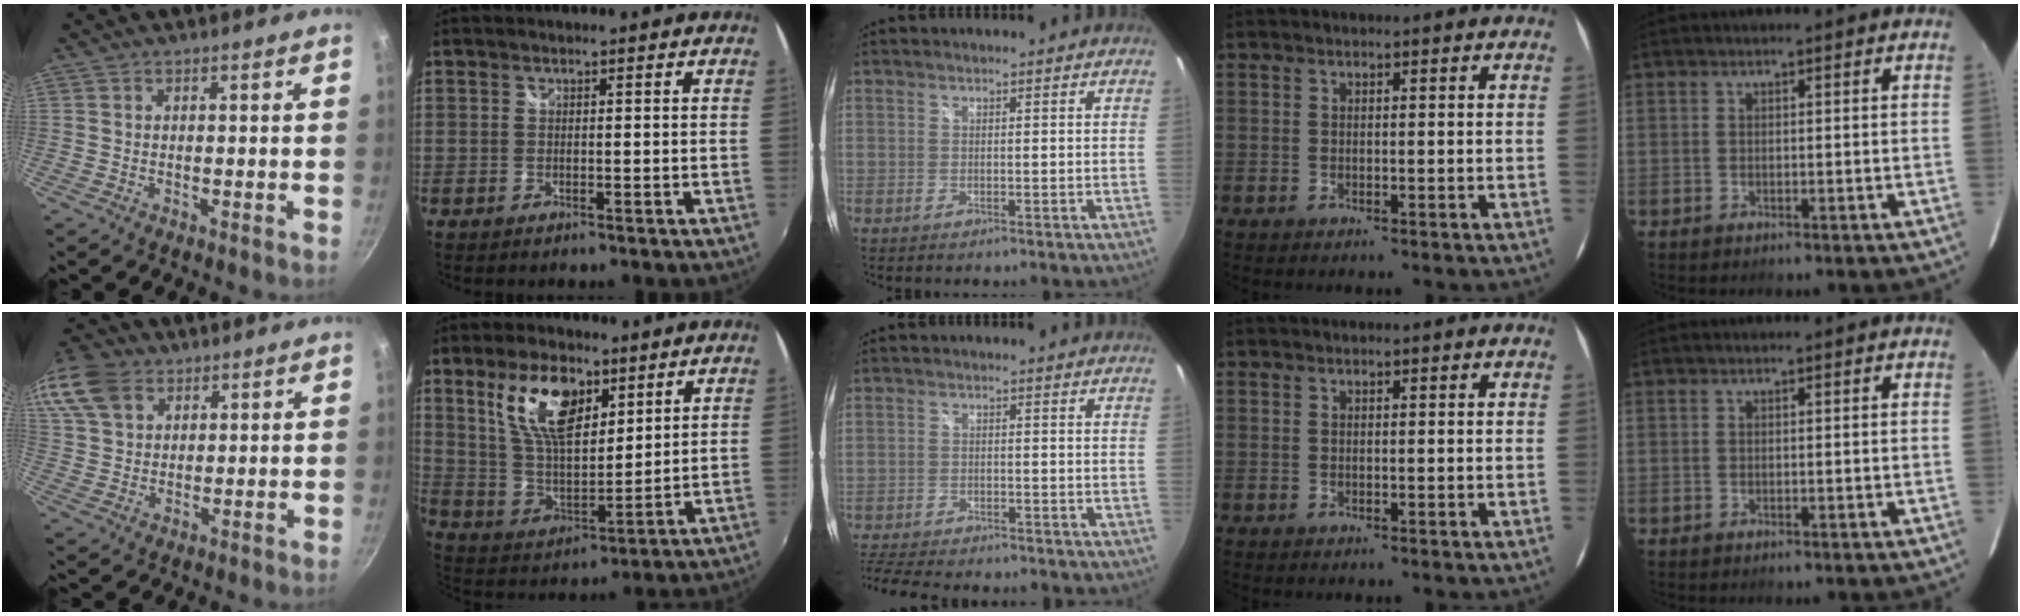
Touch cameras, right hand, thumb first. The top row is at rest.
{"thumb": {"total": 14.9, "force": [7.5, 10.4, 7.6], "torque": [-0.177, 0.017, 0.144]}, "index": {"total": 14.4, "force": [7.4, 6.9, 10.4], "torque": [-0.193, 0.013, 0.148]}, "middle": {"total": 10.7, "force": [-9.5, 2.4, 4.2], "torque": [-0.109, -0.019, -0.156]}}